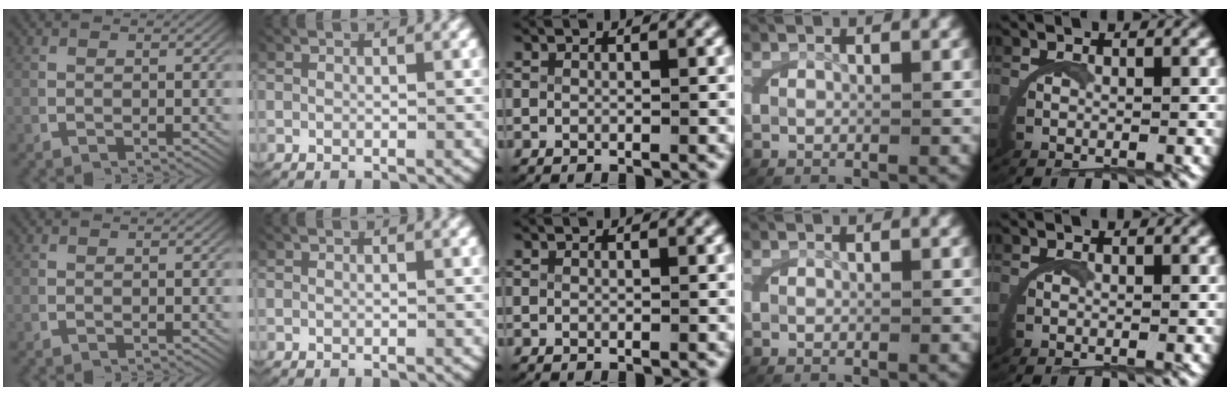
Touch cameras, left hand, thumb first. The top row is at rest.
{}